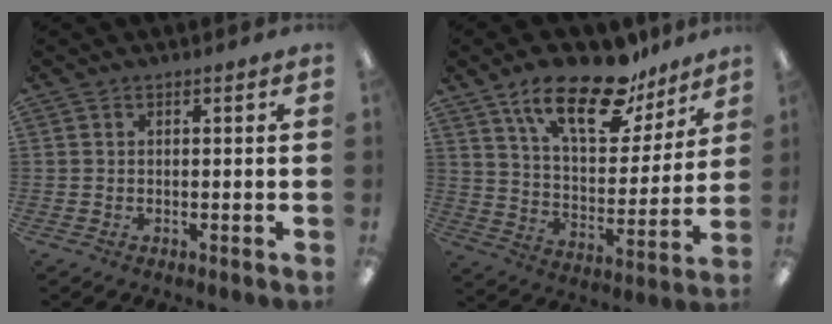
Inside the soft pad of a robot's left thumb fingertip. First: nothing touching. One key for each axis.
{"total": 20.1, "fx": 13.7, "fy": 8.3, "fz": 12.2, "tx": -0.196, "ty": -0.077, "tz": 0.233}